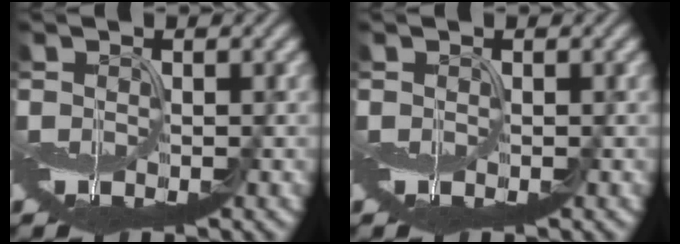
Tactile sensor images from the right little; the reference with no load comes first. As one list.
[{"total": 0.0}]